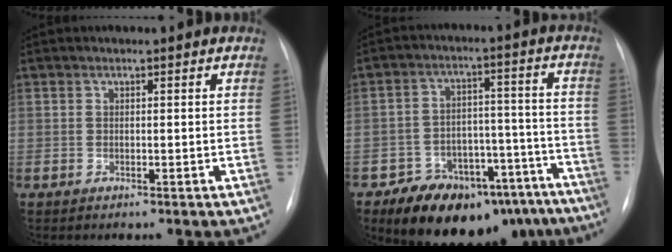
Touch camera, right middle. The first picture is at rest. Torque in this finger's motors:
{"motor_torque": [1.07, -1.07, 0.29, 0.09]}